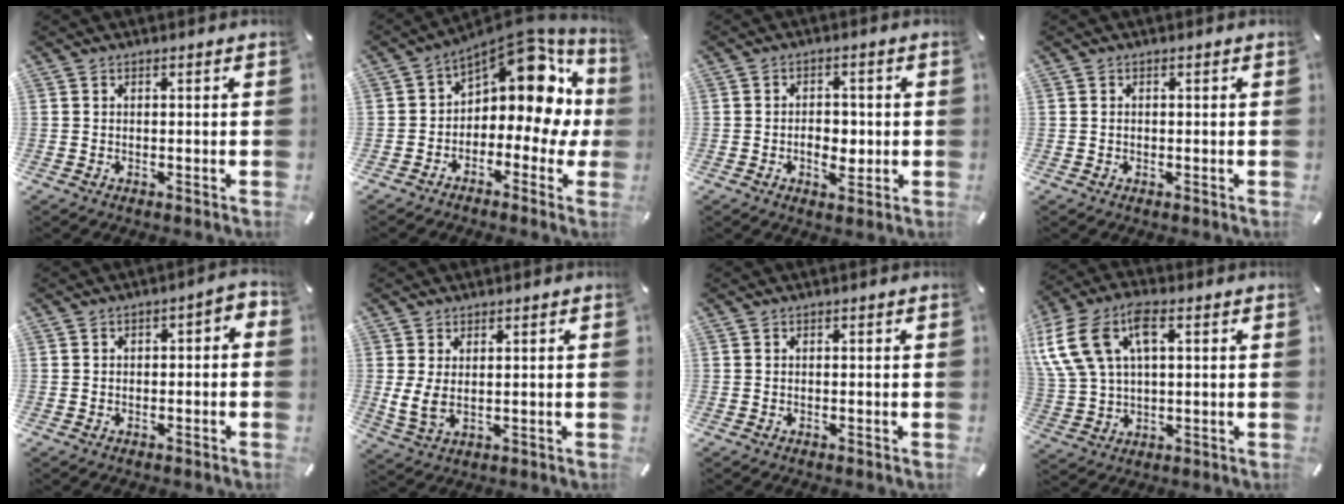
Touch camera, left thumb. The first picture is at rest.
{"total": 13.5, "force": [5.2, 7.5, 9.9], "torque": [-0.133, -0.051, 0.081]}
{"total": 5.4, "force": [-1.0, 3.8, 3.8], "torque": [-0.053, 0.001, -0.019]}
{"total": 0.6, "force": [0.0, 0.4, 0.5], "torque": [-0.010, 0.001, 0.000]}
{"total": 3.1, "force": [-1.6, 1.7, 2.1], "torque": [-0.037, 0.017, -0.031]}
{"total": 5.2, "force": [1.3, 2.5, 4.4], "torque": [-0.103, -0.007, 0.022]}
{"total": 0.0}
{"total": 14.2, "force": [4.9, 8.5, 10.3], "torque": [-0.235, 0.006, 0.088]}